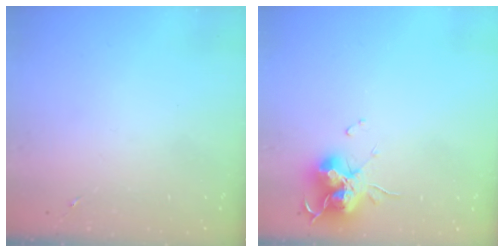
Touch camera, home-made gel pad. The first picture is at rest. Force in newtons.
{"total": 15.2, "press": 15.1, "slide": 2.0}